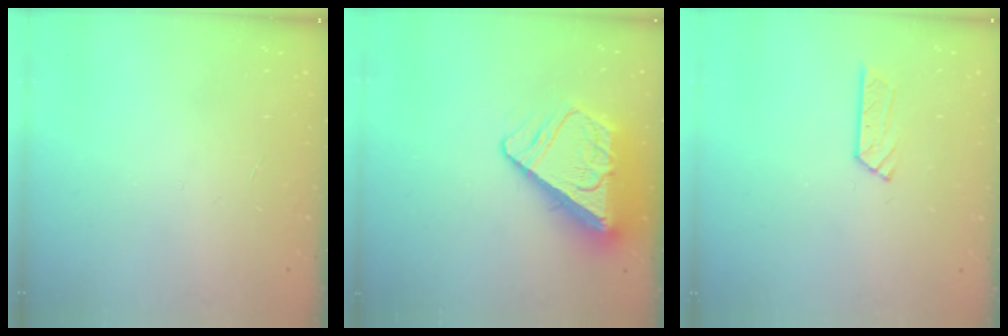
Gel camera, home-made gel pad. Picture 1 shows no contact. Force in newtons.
{"total": 13.6, "press": 13.5, "slide": 1.5}
{"total": 6.2, "press": 6.2, "slide": 0.2}